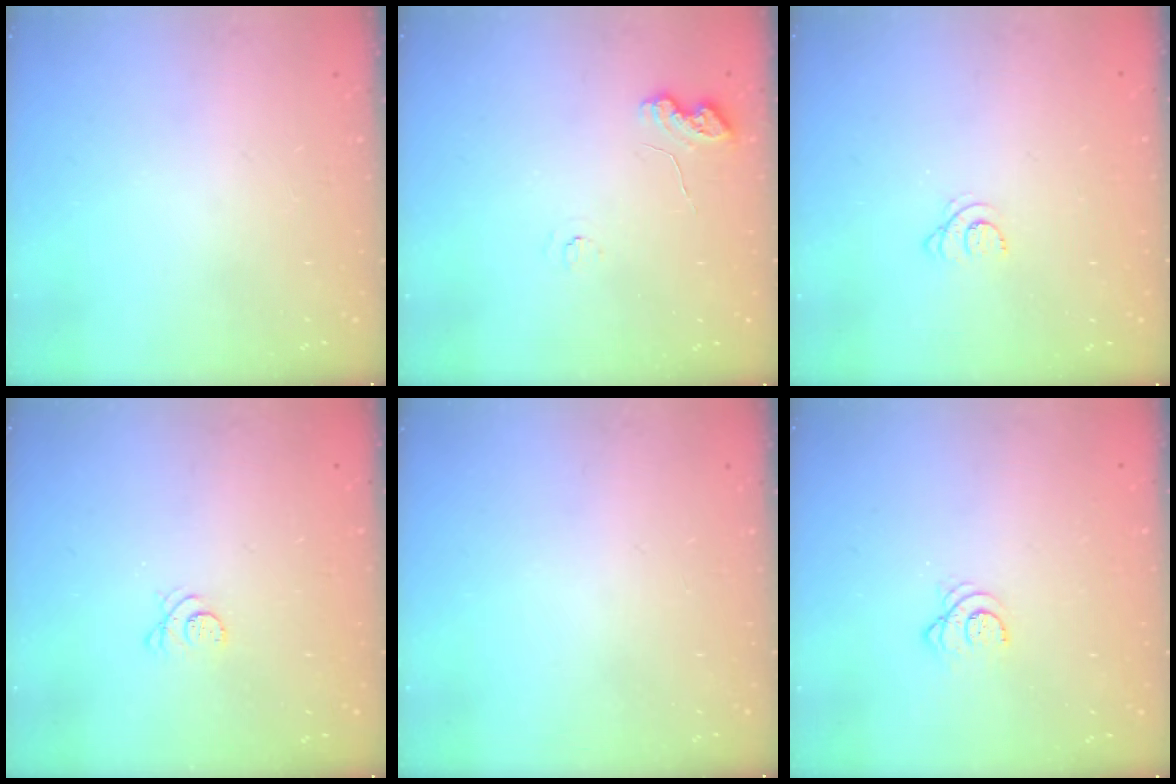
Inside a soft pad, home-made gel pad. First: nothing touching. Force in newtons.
{"total": 4.6, "press": 4.5, "slide": 0.9}
{"total": 4.1, "press": 4.1, "slide": 0.5}
{"total": 3.3, "press": 3.3, "slide": 0.5}
{"total": 0.0}
{"total": 4.1, "press": 4.0, "slide": 0.4}